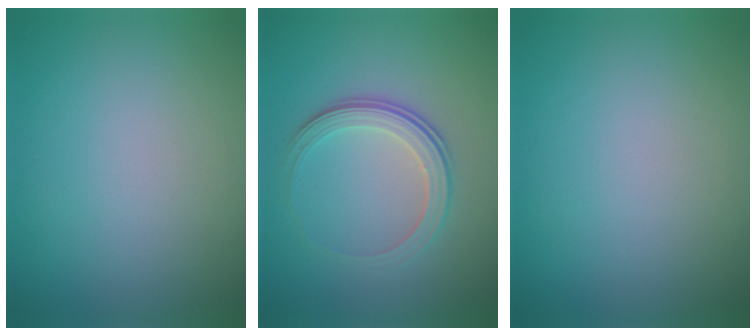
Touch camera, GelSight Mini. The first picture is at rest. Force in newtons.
{"total": 3.7, "press": 2.8, "slide": 2.5}
{"total": 0.0}